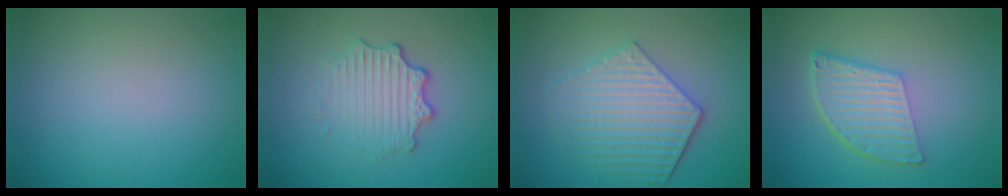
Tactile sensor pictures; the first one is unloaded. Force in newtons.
{"total": 3.5, "press": 2.5, "slide": 2.4}
{"total": 5.1, "press": 4.3, "slide": 2.8}
{"total": 5.5, "press": 3.8, "slide": 4.1}